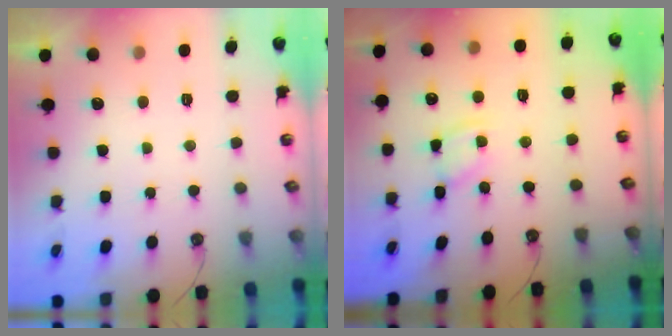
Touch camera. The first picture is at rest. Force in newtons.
{"total": 2.5, "press": 2.5, "slide": 0.1}